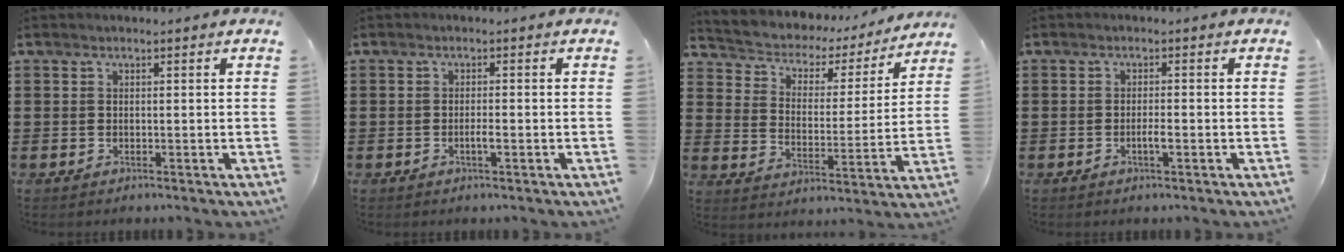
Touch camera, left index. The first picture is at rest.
{"total": 1.7, "force": [-0.6, 0.3, 1.6], "torque": [-0.029, 0.000, -0.011]}
{"total": 3.7, "force": [3.2, 1.8, 0.7], "torque": [-0.038, -0.026, 0.045]}
{"total": 1.9, "force": [-0.7, 0.3, 1.7], "torque": [-0.033, 0.001, -0.012]}